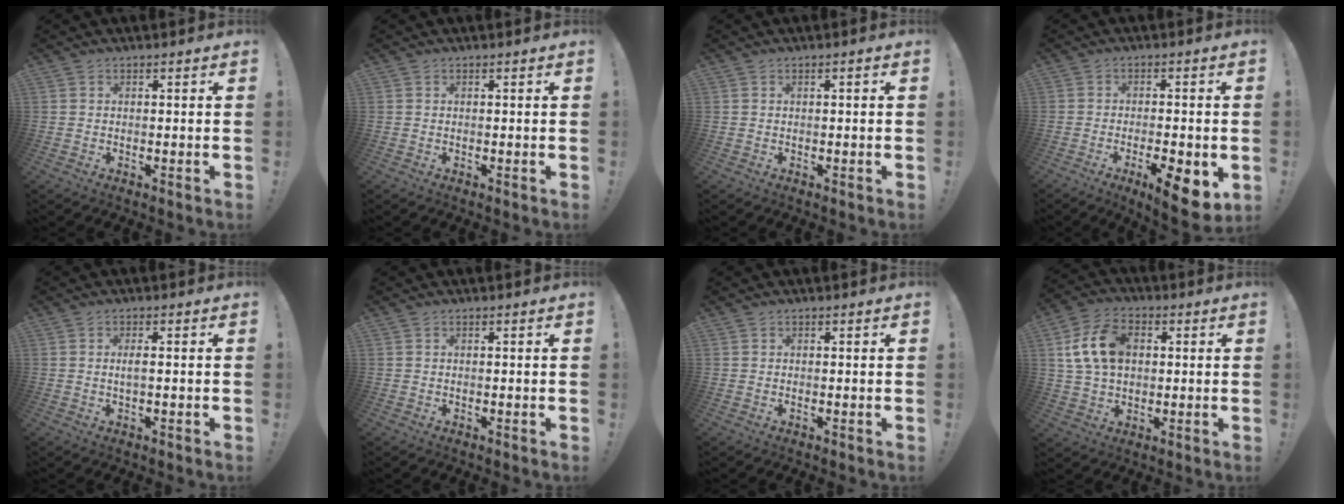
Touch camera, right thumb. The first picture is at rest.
{"total": 0.0}
{"total": 0.5, "force": [-0.2, -0.1, 0.5], "torque": [-0.009, -0.001, -0.004]}
{"total": 9.9, "force": [-4.1, 2.4, 8.6], "torque": [-0.121, 0.013, -0.060]}
{"total": 2.1, "force": [-0.1, 0.3, 2.1], "torque": [-0.036, 0.000, -0.006]}
{"total": 0.0}
{"total": 0.0}
{"total": 14.1, "force": [3.0, 9.8, 9.7], "torque": [-0.176, 0.008, 0.060]}